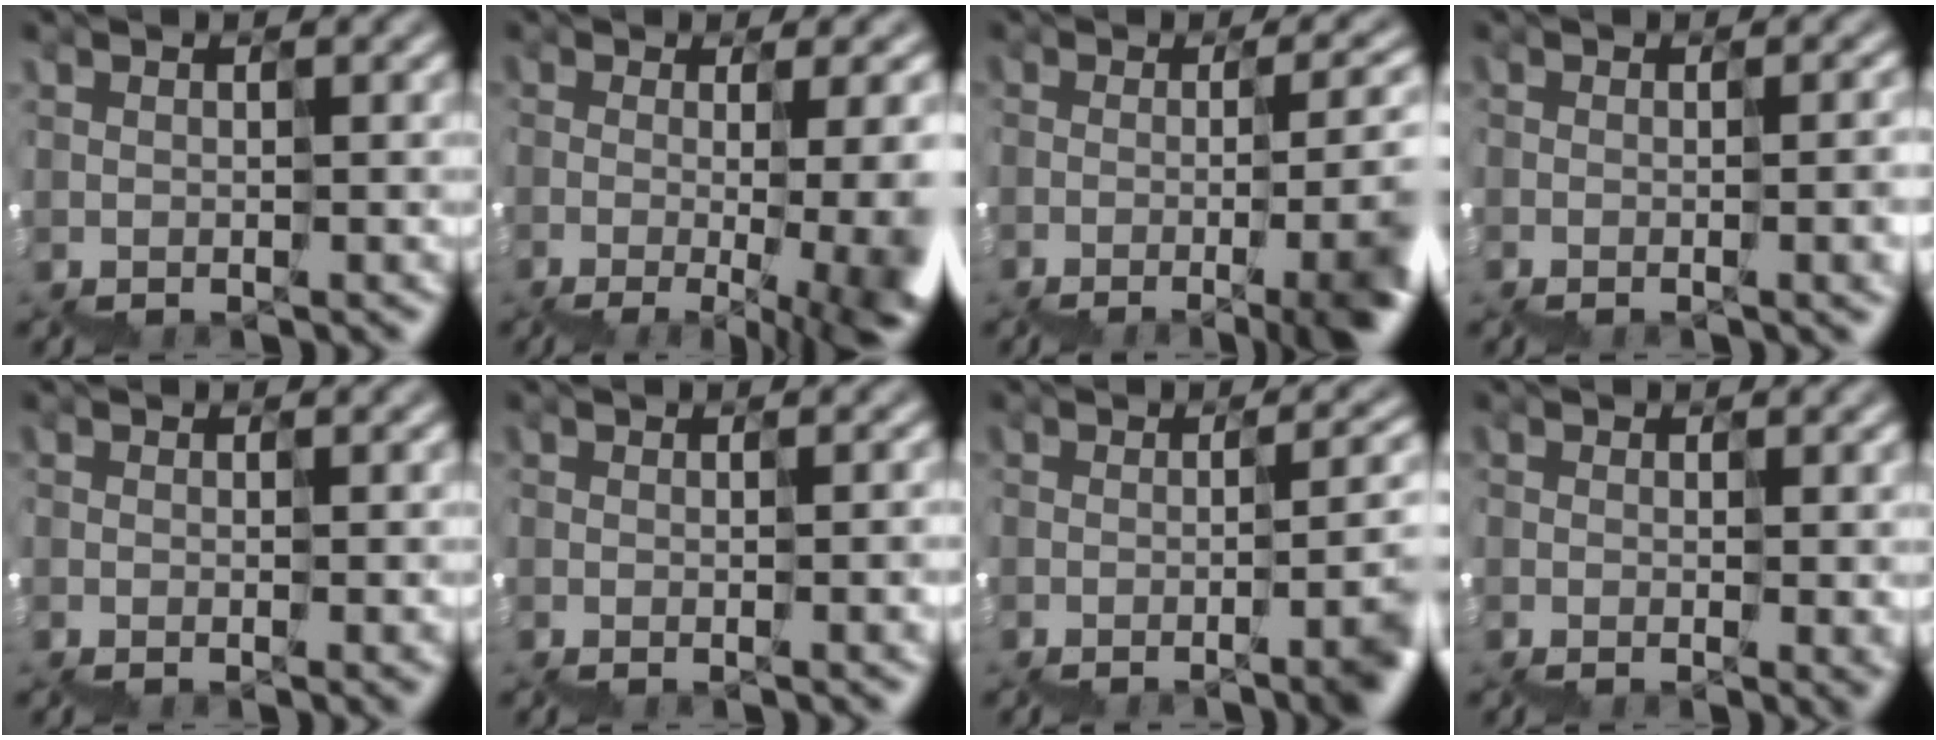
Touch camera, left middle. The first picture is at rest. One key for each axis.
{"total": 10.2, "fx": -2.4, "fy": 4.2, "fz": 9.0, "tx": -0.126, "ty": -0.017, "tz": -0.010}
{"total": 9.2, "fx": -2.7, "fy": 3.5, "fz": 8.1, "tx": -0.104, "ty": 0.003, "tz": -0.031}
{"total": 6.2, "fx": -1.3, "fy": 2.9, "fz": 5.4, "tx": -0.057, "ty": 0.003, "tz": -0.008}
{"total": 1.7, "fx": -0.6, "fy": 0.5, "fz": 1.5, "tx": -0.021, "ty": -0.002, "tz": -0.008}
{"total": 3.2, "fx": -0.8, "fy": 1.3, "fz": 2.8, "tx": -0.023, "ty": 0.001, "tz": -0.010}
{"total": 8.3, "fx": -2.2, "fy": 3.4, "fz": 7.2, "tx": -0.077, "ty": 0.004, "tz": -0.021}
{"total": 3.5, "fx": -0.6, "fy": 1.3, "fz": 3.2, "tx": -0.050, "ty": -0.004, "tz": -0.003}